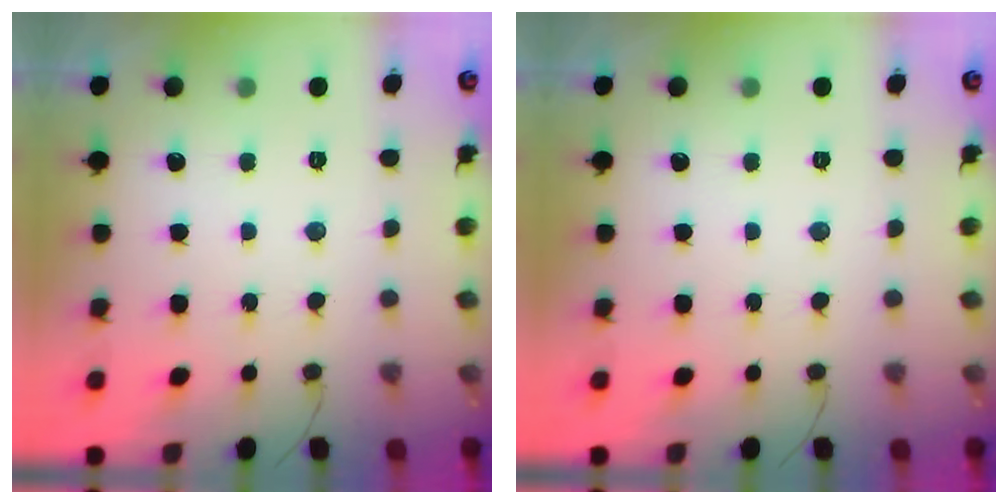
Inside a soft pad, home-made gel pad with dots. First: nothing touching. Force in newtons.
{"total": 0.0}